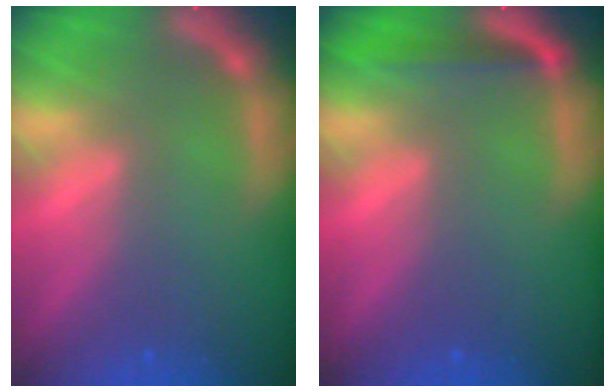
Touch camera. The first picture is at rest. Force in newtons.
{"total": 2.5}